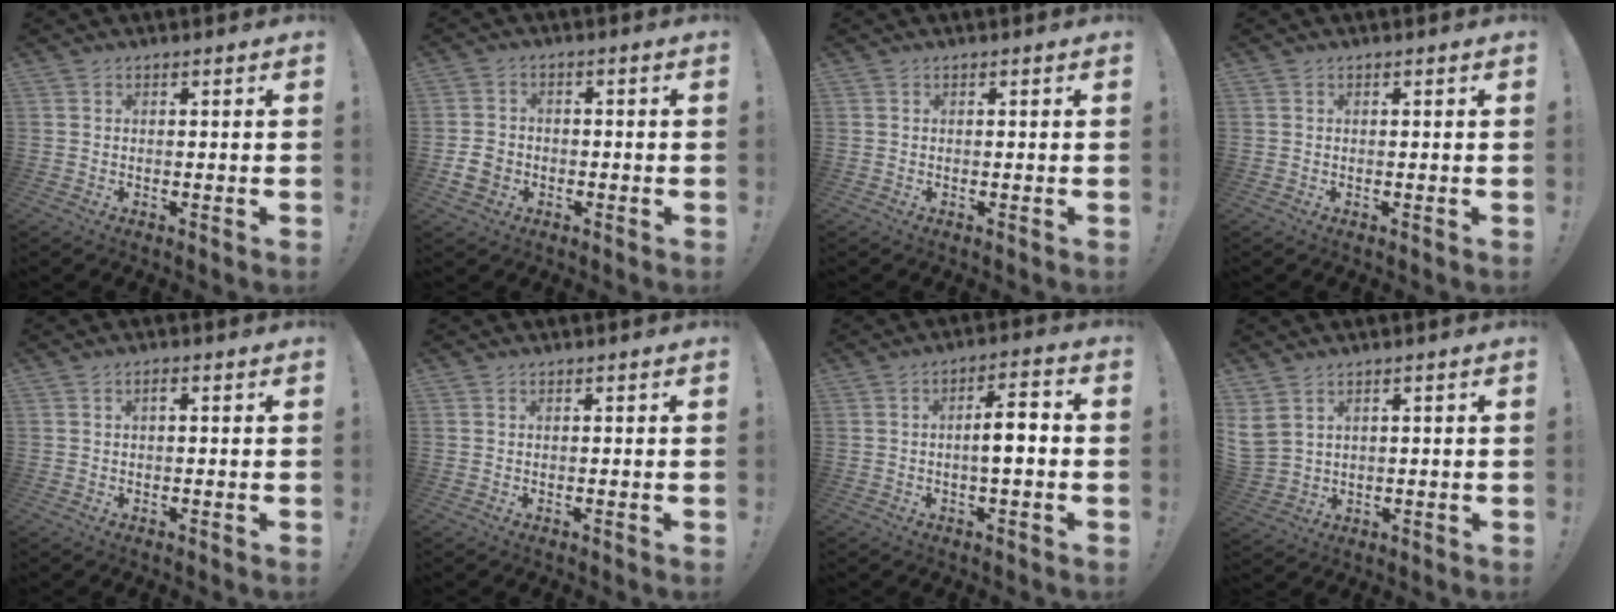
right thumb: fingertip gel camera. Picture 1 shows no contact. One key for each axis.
{"total": 5.7, "fx": -1.8, "fy": 4.9, "fz": 2.4, "tx": -0.042, "ty": 0.009, "tz": -0.035}
{"total": 0.0}
{"total": 0.0}
{"total": 1.0, "fx": 0.0, "fy": 0.4, "fz": 0.9, "tx": -0.019, "ty": 0.005, "tz": -0.001}
{"total": 0.0}
{"total": 6.9, "fx": -1.2, "fy": 1.6, "fz": 6.6, "tx": -0.107, "ty": 0.011, "tz": -0.025}
{"total": 5.7, "fx": 3.2, "fy": 3.9, "fz": 2.8, "tx": -0.071, "ty": -0.009, "tz": 0.066}